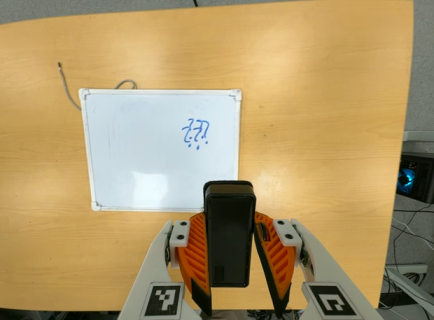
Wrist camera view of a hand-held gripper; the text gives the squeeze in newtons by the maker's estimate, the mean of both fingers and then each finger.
{"total": 5.3, "left": 4.1, "right": 6.4}